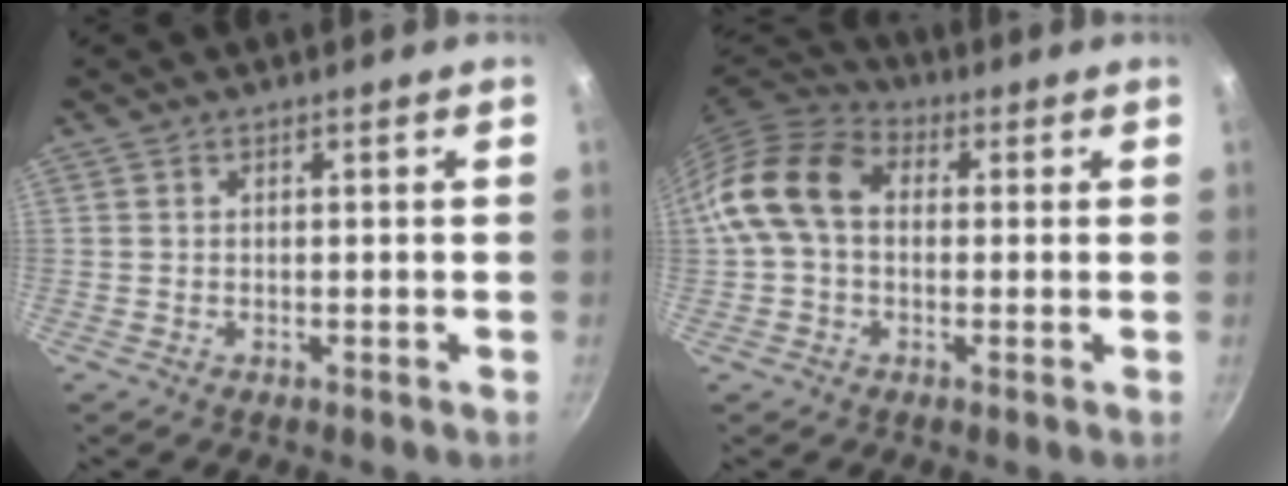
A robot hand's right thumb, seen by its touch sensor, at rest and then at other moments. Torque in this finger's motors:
{"motor_torque": [-0.23, 1.85, 0.54, -0.55, 0.15]}